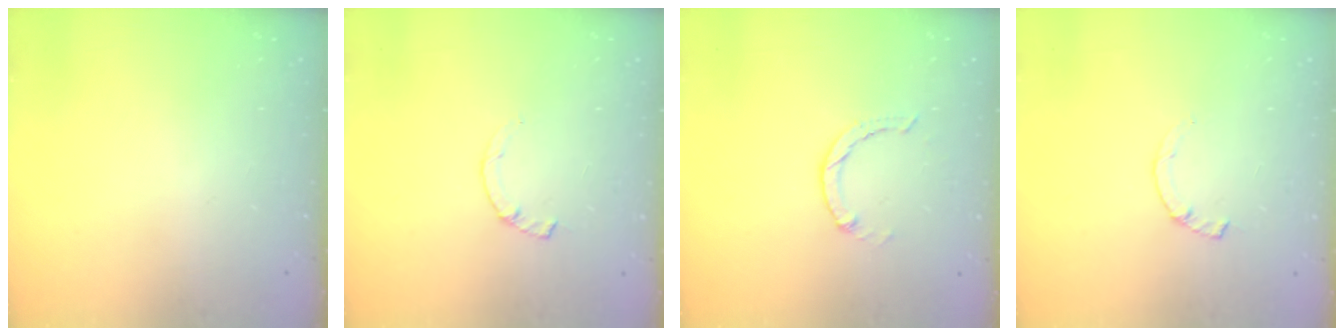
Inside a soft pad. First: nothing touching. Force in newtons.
{"total": 1.0, "press": 0.9, "slide": 0.2}
{"total": 1.0, "press": 0.9, "slide": 0.3}
{"total": 1.0, "press": 0.9, "slide": 0.2}